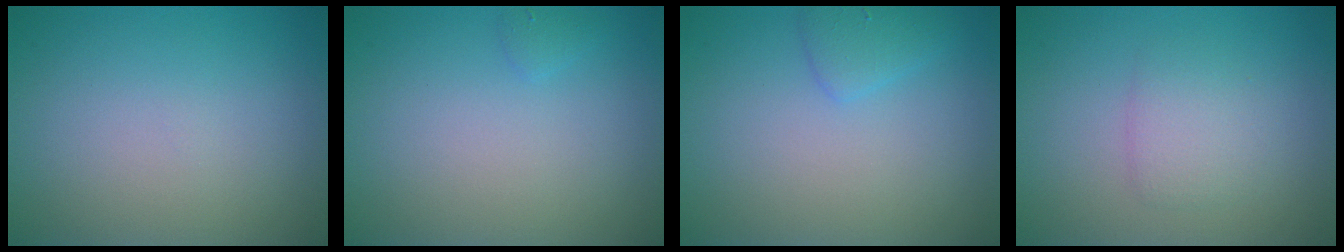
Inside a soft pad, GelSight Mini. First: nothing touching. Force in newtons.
{"total": 0.6, "press": 0.6, "slide": 0.1}
{"total": 1.6, "press": 1.6, "slide": 0.1}
{"total": 2.0, "press": 2.0, "slide": 0.1}